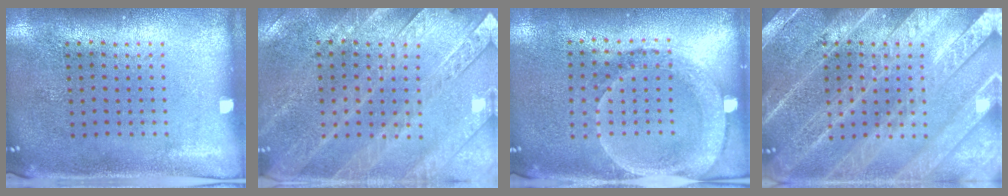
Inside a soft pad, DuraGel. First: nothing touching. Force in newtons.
{"total": 2.9, "press": 2.7, "slide": 1.1}
{"total": 1.9, "press": 1.6, "slide": 0.9}
{"total": 4.3, "press": 4.3, "slide": 0.6}